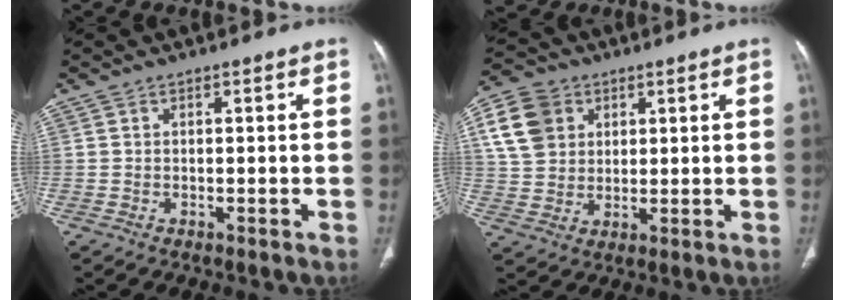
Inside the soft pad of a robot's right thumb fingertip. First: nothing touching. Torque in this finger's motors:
{"motor_torque": [0.42, 0.66, 0.43, -0.33, 0.04]}